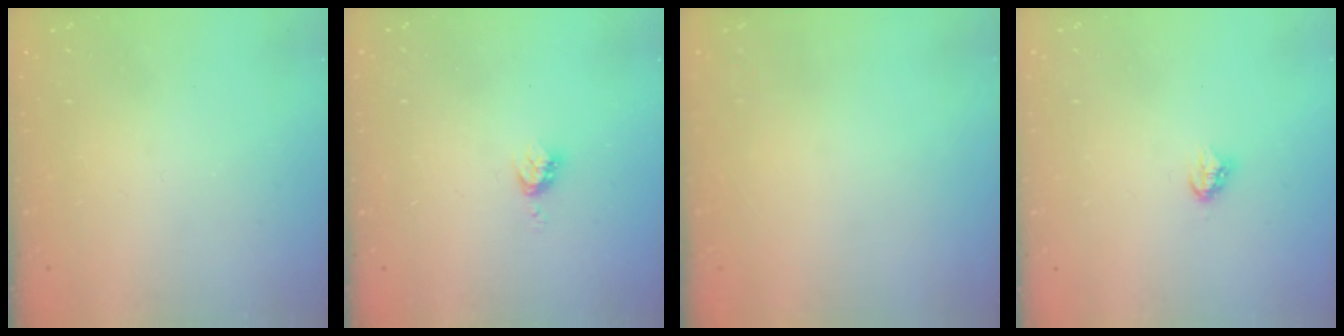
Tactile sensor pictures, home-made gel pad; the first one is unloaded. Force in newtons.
{"total": 3.4, "press": 3.4, "slide": 0.4}
{"total": 0.0}
{"total": 3.7, "press": 3.6, "slide": 0.5}